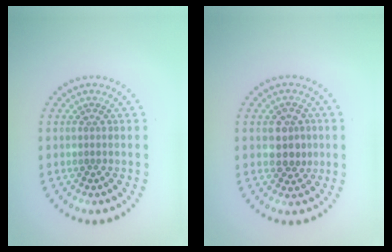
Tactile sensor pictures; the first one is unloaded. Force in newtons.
{"total": 2.9, "press": 2.8, "slide": 0.5}